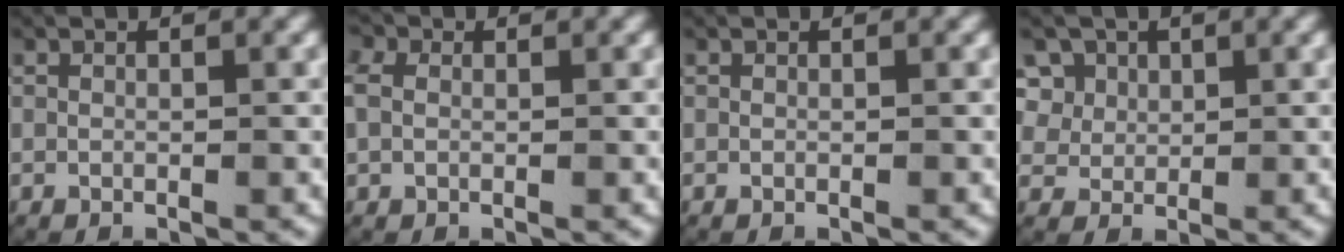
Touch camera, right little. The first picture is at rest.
{"total": 1.6, "force": [0.3, 1.4, 0.7], "torque": [-0.023, -0.003, 0.008]}
{"total": 0.0}
{"total": 5.6, "force": [1.8, 4.8, 2.1], "torque": [-0.054, -0.005, 0.035]}